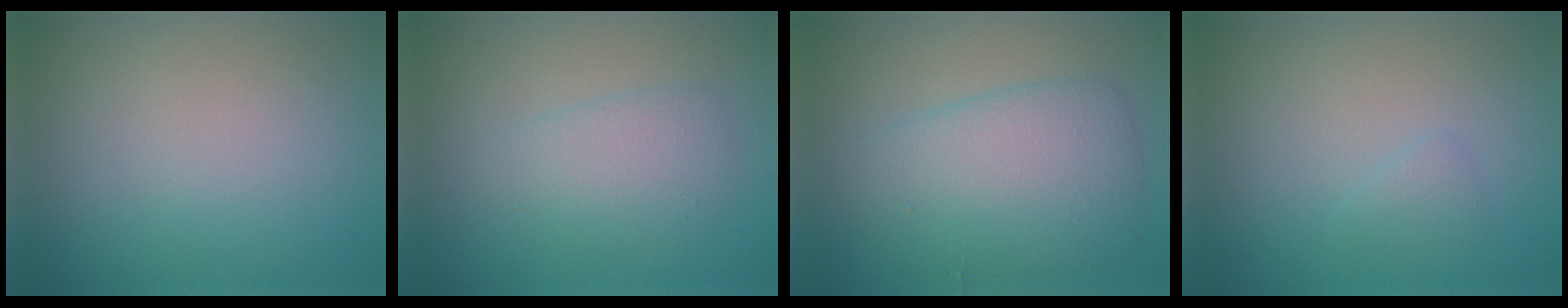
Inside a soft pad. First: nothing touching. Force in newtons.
{"total": 2.5, "press": 2.5, "slide": 0.1}
{"total": 6.0, "press": 6.0, "slide": 0.1}
{"total": 0.9, "press": 0.9, "slide": 0.0}